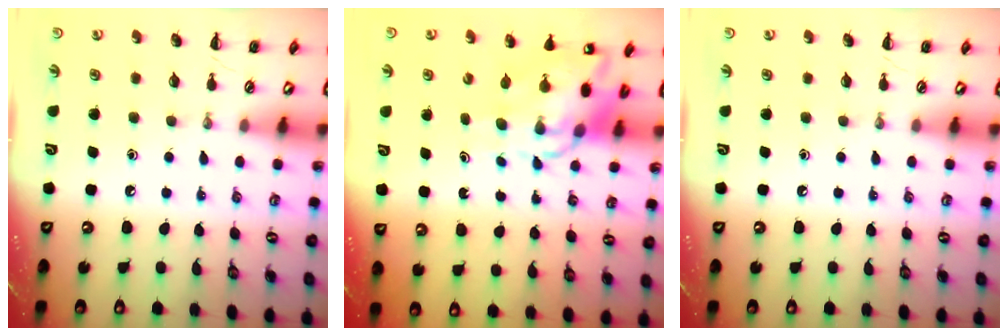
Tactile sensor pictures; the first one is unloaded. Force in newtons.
{"total": 10.0, "press": 9.6, "slide": 2.6}
{"total": 0.0}